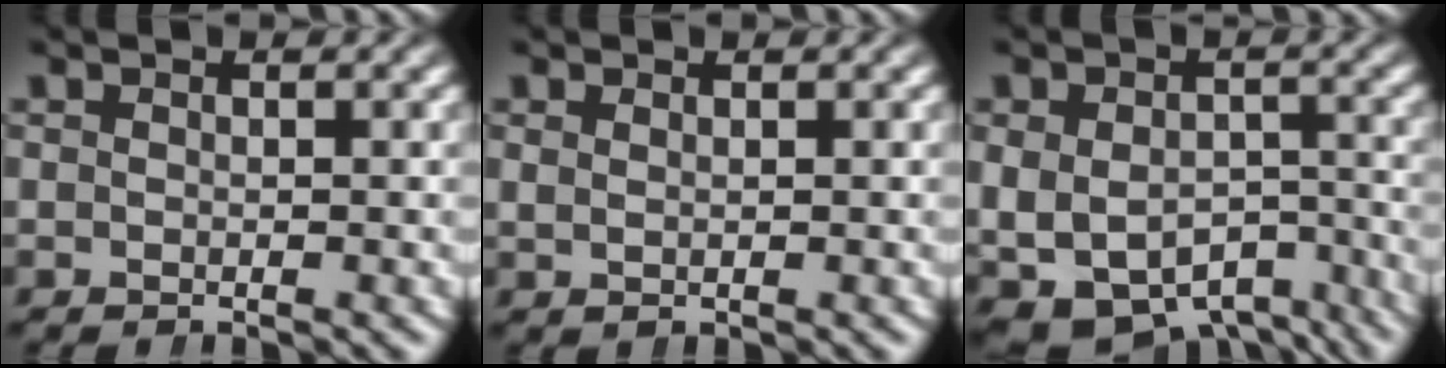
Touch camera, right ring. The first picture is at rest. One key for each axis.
{"total": 0.8, "fx": 0.6, "fy": -0.2, "fz": 0.5, "tx": -0.001, "ty": -0.002, "tz": 0.018}
{"total": 12.1, "fx": -6.1, "fy": 8.8, "fz": 5.7, "tx": -0.113, "ty": -0.056, "tz": -0.084}